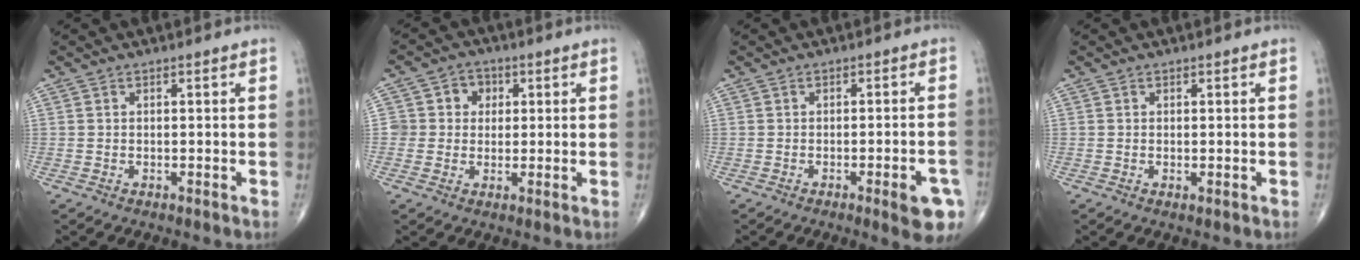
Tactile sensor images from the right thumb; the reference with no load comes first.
{"total": 5.3, "force": [0.9, 5.1, 1.2], "torque": [0.022, 0.007, 0.008]}
{"total": 7.2, "force": [-3.3, 1.7, 6.2], "torque": [-0.064, 0.007, -0.036]}
{"total": 0.5, "force": [0.0, 0.2, 0.4], "torque": [-0.012, -0.004, 0.000]}